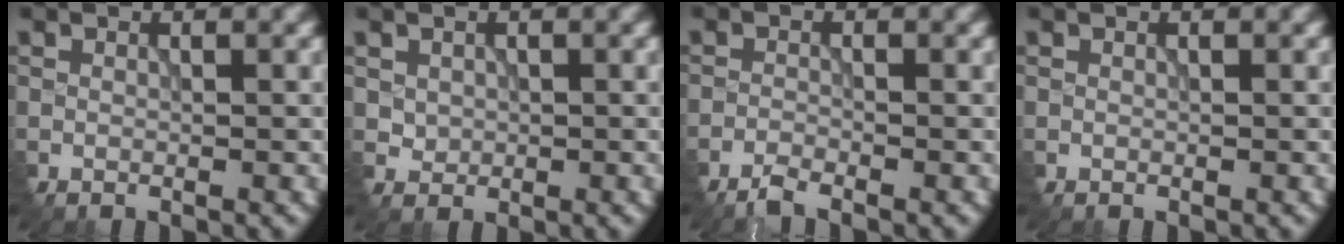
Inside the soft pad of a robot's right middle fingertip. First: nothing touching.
{"total": 1.2, "force": [0.4, 1.2, 0.1], "torque": [-0.008, -0.004, 0.015]}
{"total": 1.7, "force": [-1.5, 0.3, 0.8], "torque": [-0.022, -0.003, -0.033]}
{"total": 0.0}